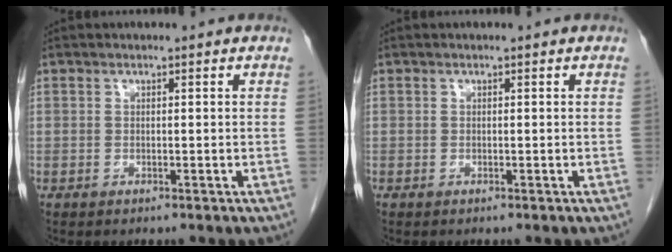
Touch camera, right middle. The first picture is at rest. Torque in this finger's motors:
{"motor_torque": [0.09, 0.08, 0.25, 0.07]}